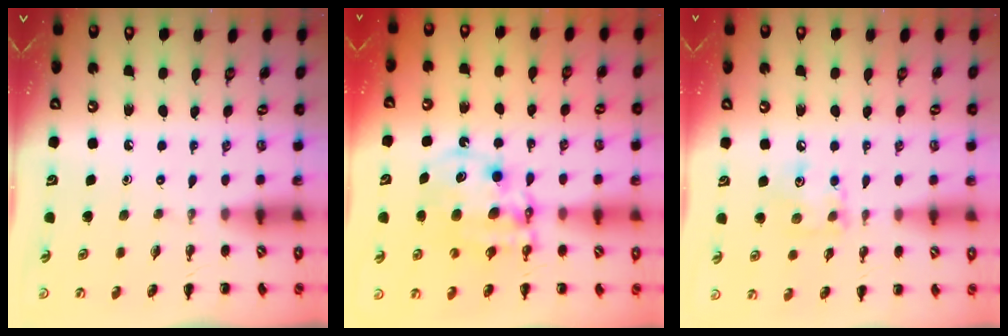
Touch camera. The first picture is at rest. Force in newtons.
{"total": 10.5, "press": 10.2, "slide": 2.6}
{"total": 7.5, "press": 7.5, "slide": 0.5}